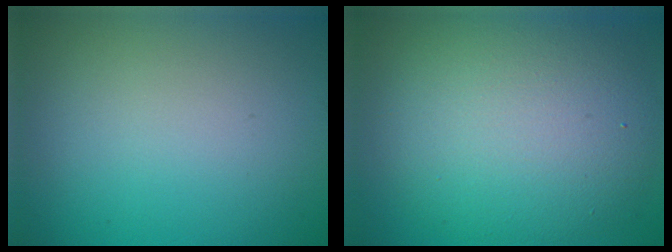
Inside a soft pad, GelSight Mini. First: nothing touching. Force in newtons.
{"total": 9.2, "press": 9.2, "slide": 0.7}